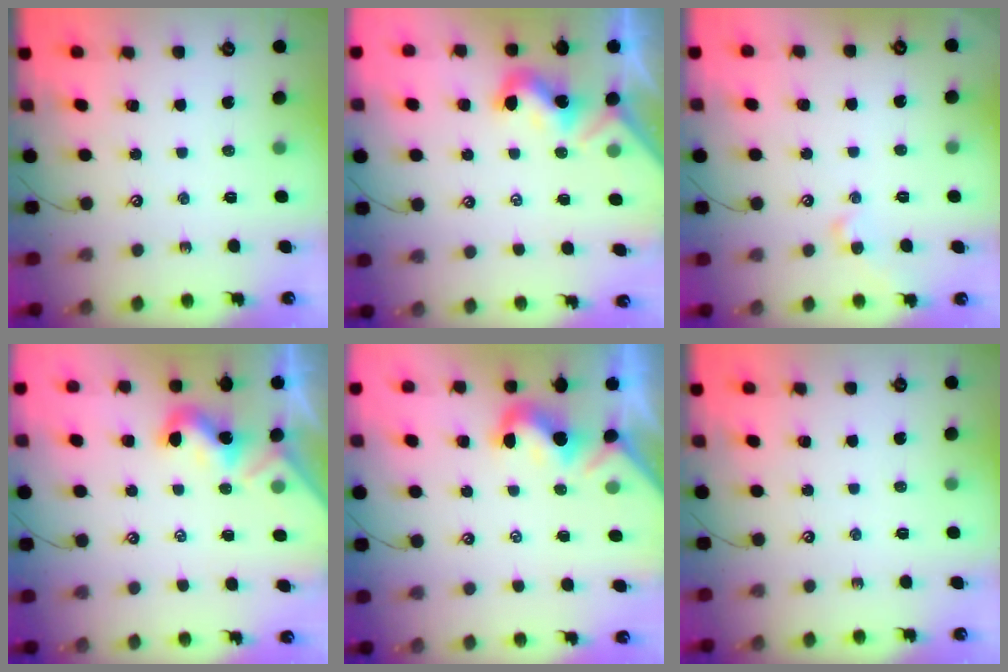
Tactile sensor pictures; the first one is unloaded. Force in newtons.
{"total": 1.4, "press": 1.3, "slide": 0.2}
{"total": 1.8, "press": 1.8, "slide": 0.3}
{"total": 1.8, "press": 1.8, "slide": 0.4}
{"total": 0.7, "press": 0.7, "slide": 0.3}
{"total": 0.0}